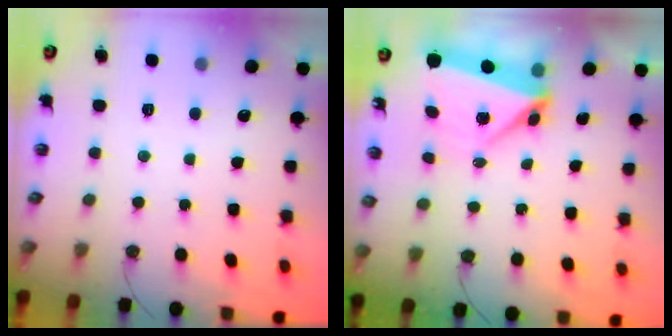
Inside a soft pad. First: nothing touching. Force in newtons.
{"total": 5.4, "press": 4.9, "slide": 2.1}